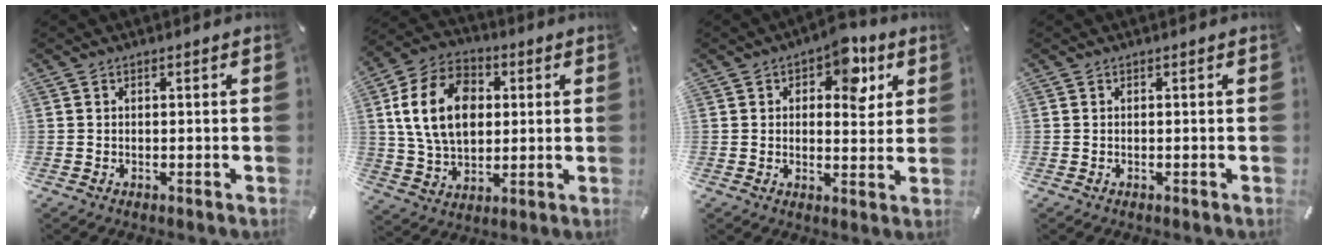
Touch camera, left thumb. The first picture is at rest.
{"total": 16.0, "force": [2.4, 11.9, 10.5], "torque": [-0.207, 0.013, 0.039]}
{"total": 9.1, "force": [4.0, 5.6, 5.9], "torque": [-0.063, -0.019, 0.062]}
{"total": 0.0}